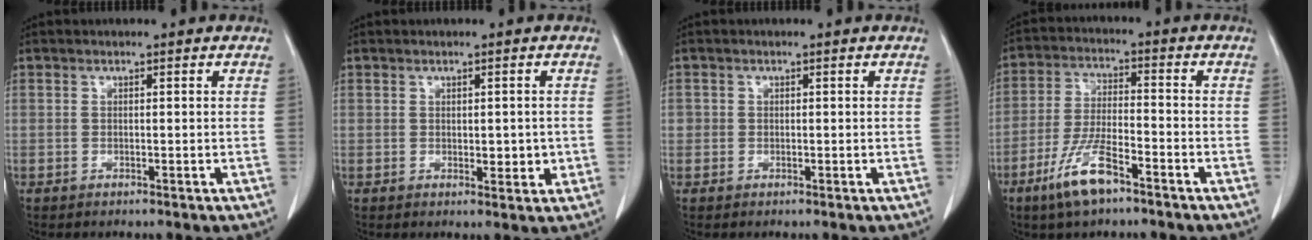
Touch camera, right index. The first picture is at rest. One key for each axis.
{"total": 2.6, "fx": -0.2, "fy": 1.5, "fz": 2.1, "tx": -0.023, "ty": -0.002, "tz": 0.004}
{"total": 0.9, "fx": 0.0, "fy": 0.9, "fz": 0.0, "tx": 0.013, "ty": 0.008, "tz": -0.001}
{"total": 9.1, "fx": -5.7, "fy": 1.9, "fz": 6.7, "tx": -0.140, "ty": -0.012, "tz": -0.108}